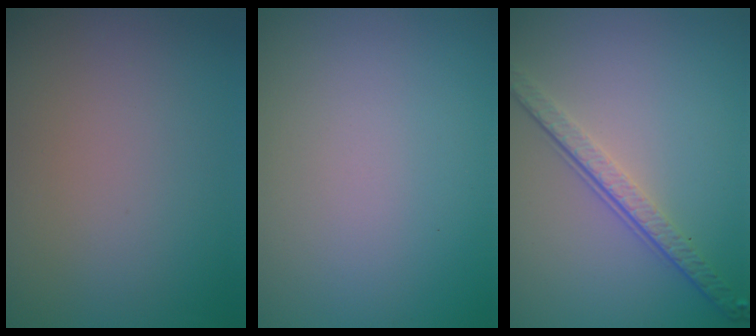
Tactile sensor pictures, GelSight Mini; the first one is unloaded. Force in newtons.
{"total": 0.0}
{"total": 3.9, "press": 2.7, "slide": 2.8}